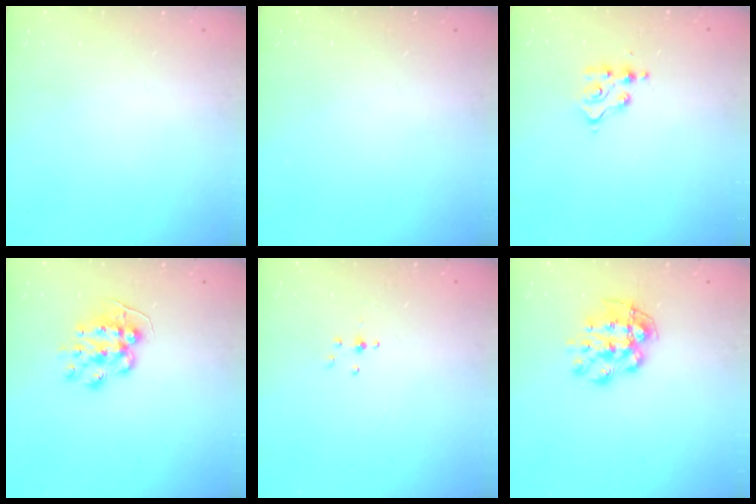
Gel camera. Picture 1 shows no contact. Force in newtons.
{"total": 0.0}
{"total": 4.8, "press": 4.8, "slide": 0.5}
{"total": 9.6, "press": 9.5, "slide": 0.9}
{"total": 3.0, "press": 2.8, "slide": 1.1}
{"total": 9.1, "press": 9.0, "slide": 0.6}